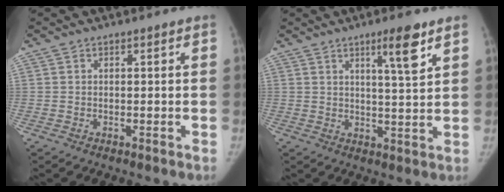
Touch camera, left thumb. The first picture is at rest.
{"total": 7.0, "force": [4.1, 0.7, 5.6], "torque": [-0.085, -0.026, 0.066]}